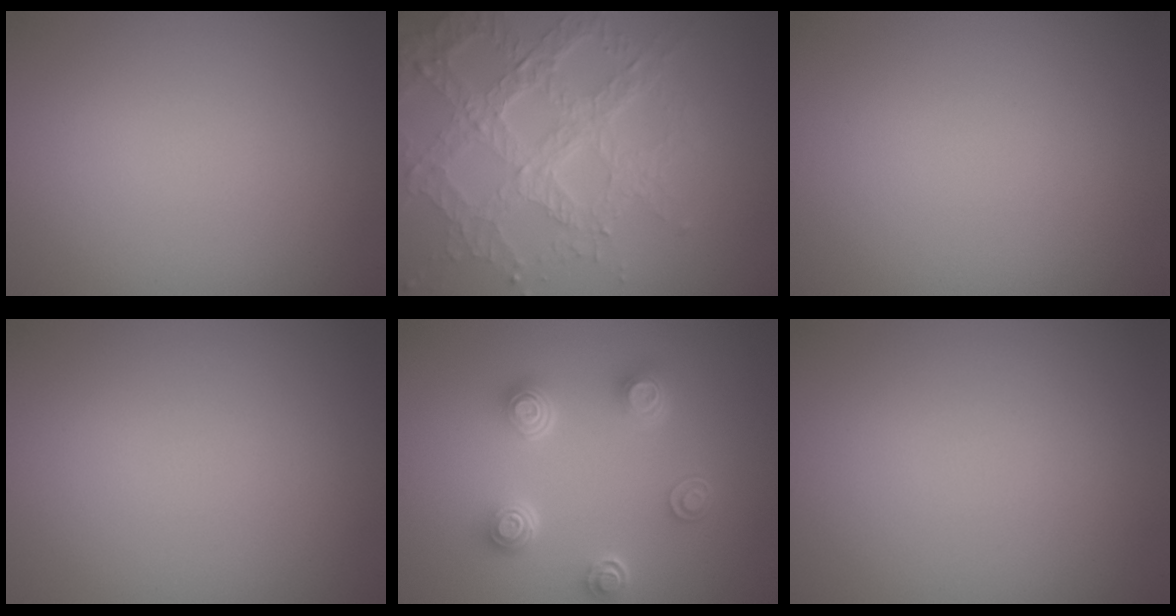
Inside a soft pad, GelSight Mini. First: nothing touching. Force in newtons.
{"total": 6.9, "press": 5.3, "slide": 4.5}
{"total": 0.0}
{"total": 0.0}
{"total": 4.2, "press": 3.2, "slide": 2.7}
{"total": 0.0}